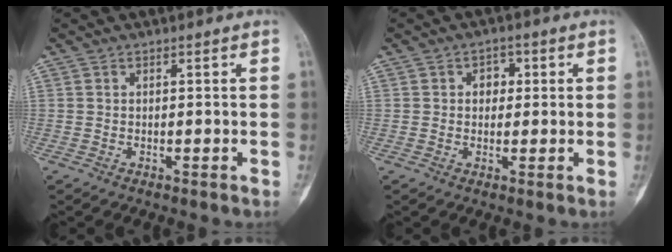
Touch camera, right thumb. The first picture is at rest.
{"total": 3.3, "force": [0.7, 2.6, 1.8], "torque": [0.001, 0.004, 0.004]}